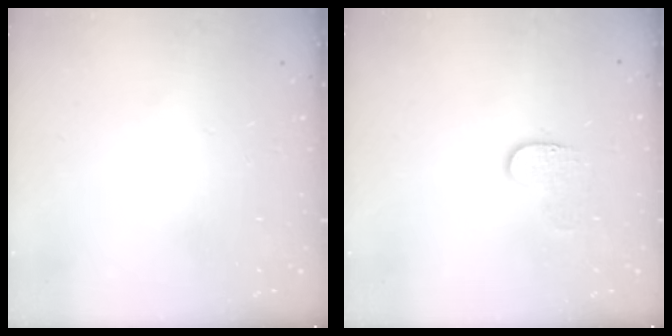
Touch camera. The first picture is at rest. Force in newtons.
{"total": 5.1, "press": 5.1, "slide": 0.5}